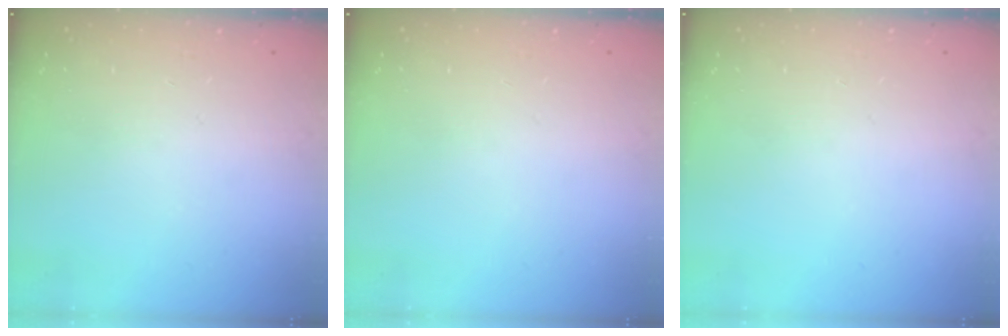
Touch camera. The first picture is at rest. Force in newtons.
{"total": 0.0}
{"total": 0.0}